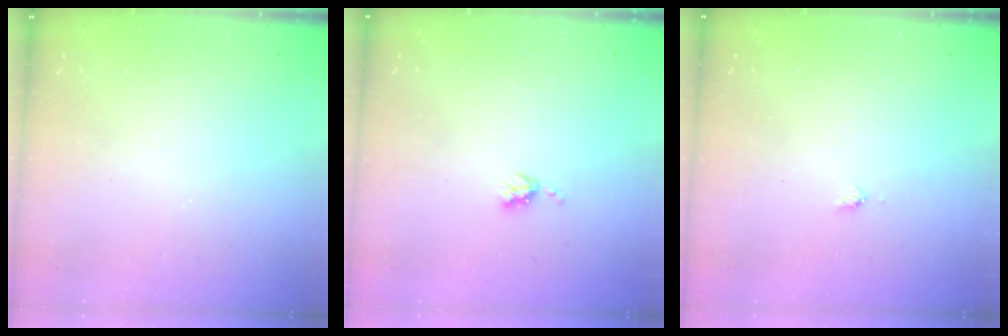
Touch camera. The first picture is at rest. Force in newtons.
{"total": 3.9, "press": 3.9, "slide": 0.5}
{"total": 3.5, "press": 3.5, "slide": 0.5}